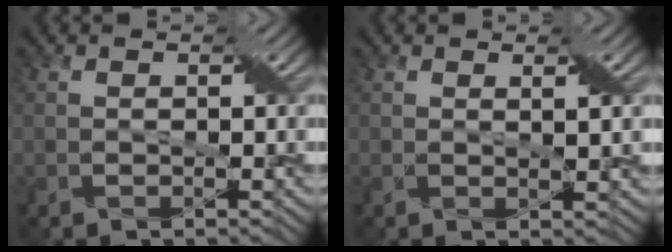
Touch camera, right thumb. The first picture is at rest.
{"total": 1.7, "force": [0.7, 0.1, 1.5], "torque": [-0.028, 0.003, 0.013]}